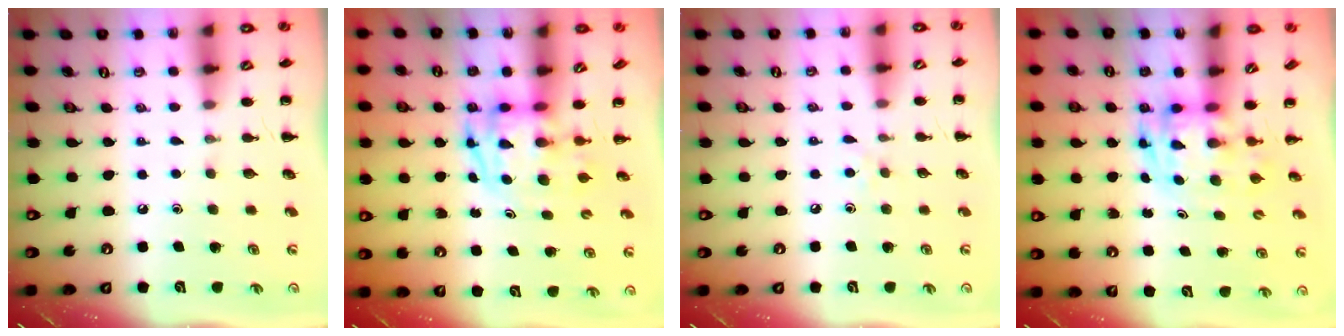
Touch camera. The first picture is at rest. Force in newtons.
{"total": 3.8, "press": 3.7, "slide": 0.8}
{"total": 3.7, "press": 3.5, "slide": 1.3}
{"total": 3.5, "press": 3.4, "slide": 0.7}